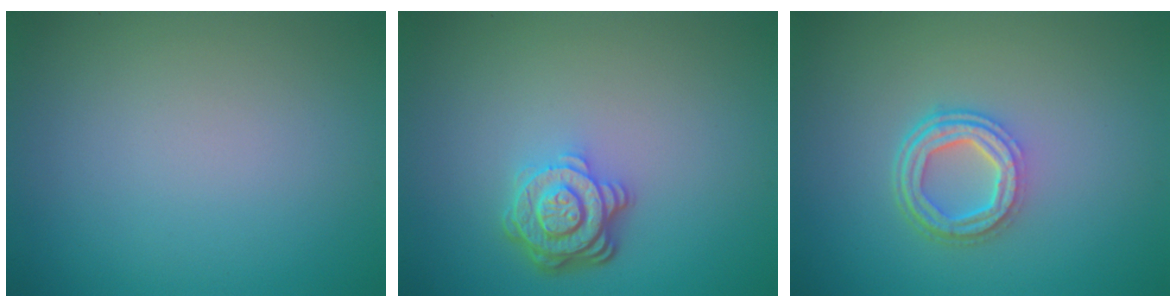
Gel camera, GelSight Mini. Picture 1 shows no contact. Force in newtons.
{"total": 4.2, "press": 3.3, "slide": 2.7}
{"total": 3.9, "press": 2.9, "slide": 2.6}